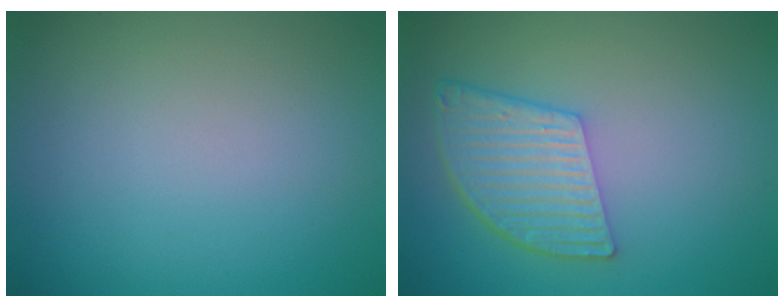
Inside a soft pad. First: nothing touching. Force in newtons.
{"total": 5.6, "press": 4.1, "slide": 3.8}